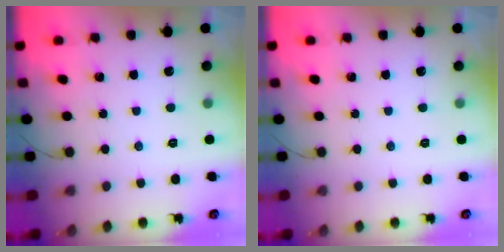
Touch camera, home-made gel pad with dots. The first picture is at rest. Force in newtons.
{"total": 0.0}